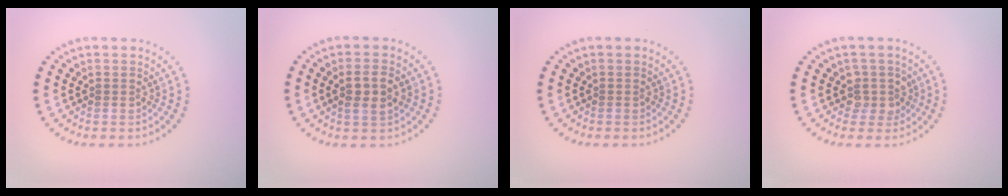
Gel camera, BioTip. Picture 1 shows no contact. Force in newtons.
{"total": 2.5, "press": 2.4, "slide": 0.7}
{"total": 0.0}
{"total": 2.0, "press": 1.6, "slide": 1.2}